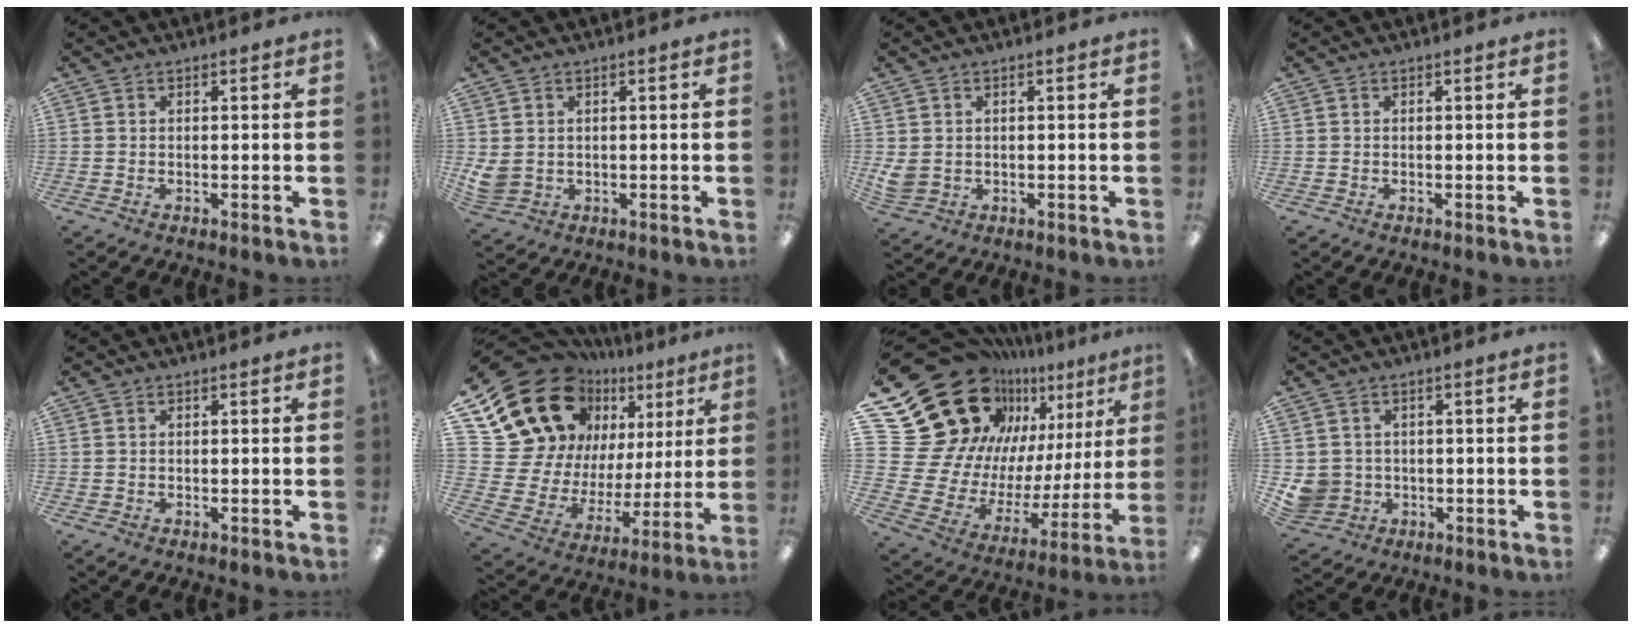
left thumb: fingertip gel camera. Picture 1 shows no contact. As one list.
[{"total": 3.7, "force": [0.8, 3.1, 1.9], "torque": [-0.044, -0.004, 0.019]}, {"total": 3.3, "force": [0.5, 2.8, 1.7], "torque": [-0.041, -0.002, 0.011]}, {"total": 0.0}, {"total": 0.0}, {"total": 23.0, "force": [12.2, 16.9, 9.7], "torque": [-0.190, -0.093, 0.251]}, {"total": 27.6, "force": [16.1, 19.0, 11.8], "torque": [-0.200, -0.142, 0.337]}, {"total": 5.0, "force": [-0.5, 4.9, 1.0], "torque": [-0.035, 0.002, -0.005]}]